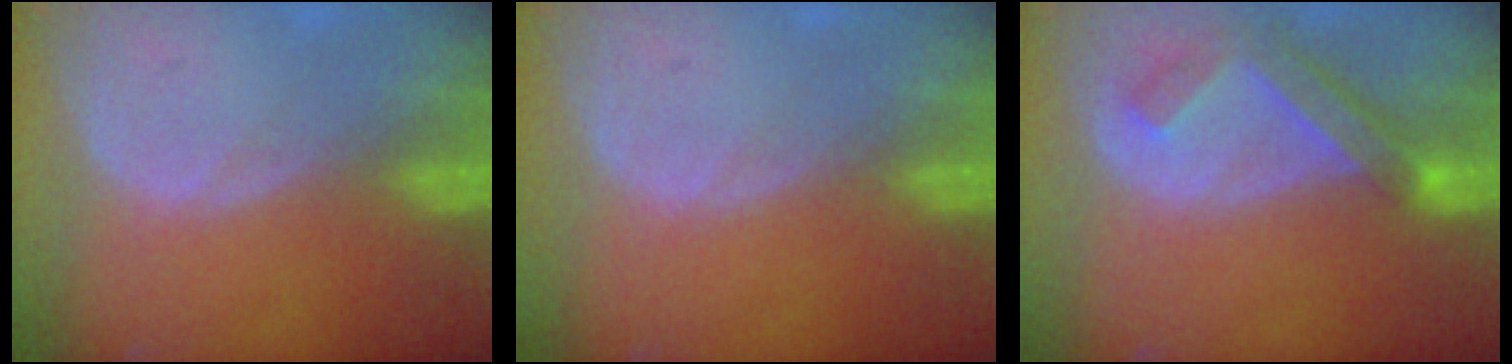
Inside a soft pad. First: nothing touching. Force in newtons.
{"total": 0.0}
{"total": 6.4, "press": 5.8, "slide": 2.8}